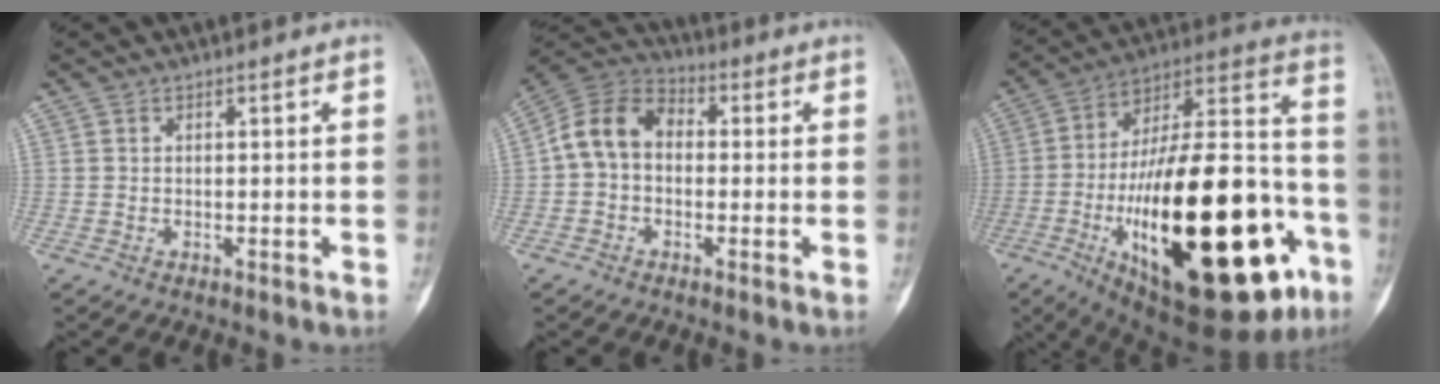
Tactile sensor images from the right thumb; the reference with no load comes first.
{"total": 10.0, "force": [-0.1, 7.4, 6.7], "torque": [-0.108, 0.033, -0.019]}
{"total": 42.1, "force": [-13.6, 16.4, 36.3], "torque": [-0.535, 0.048, -0.198]}